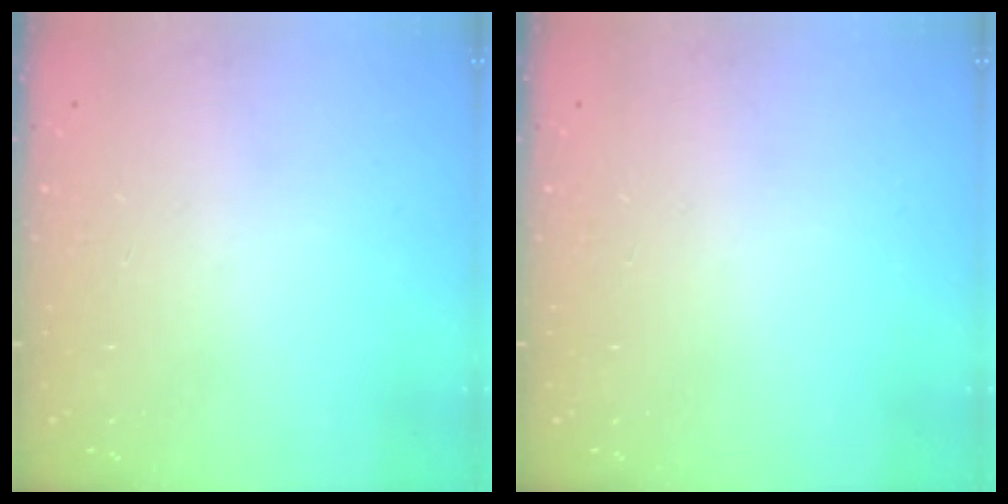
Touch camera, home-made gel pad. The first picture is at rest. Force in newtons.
{"total": 0.0}